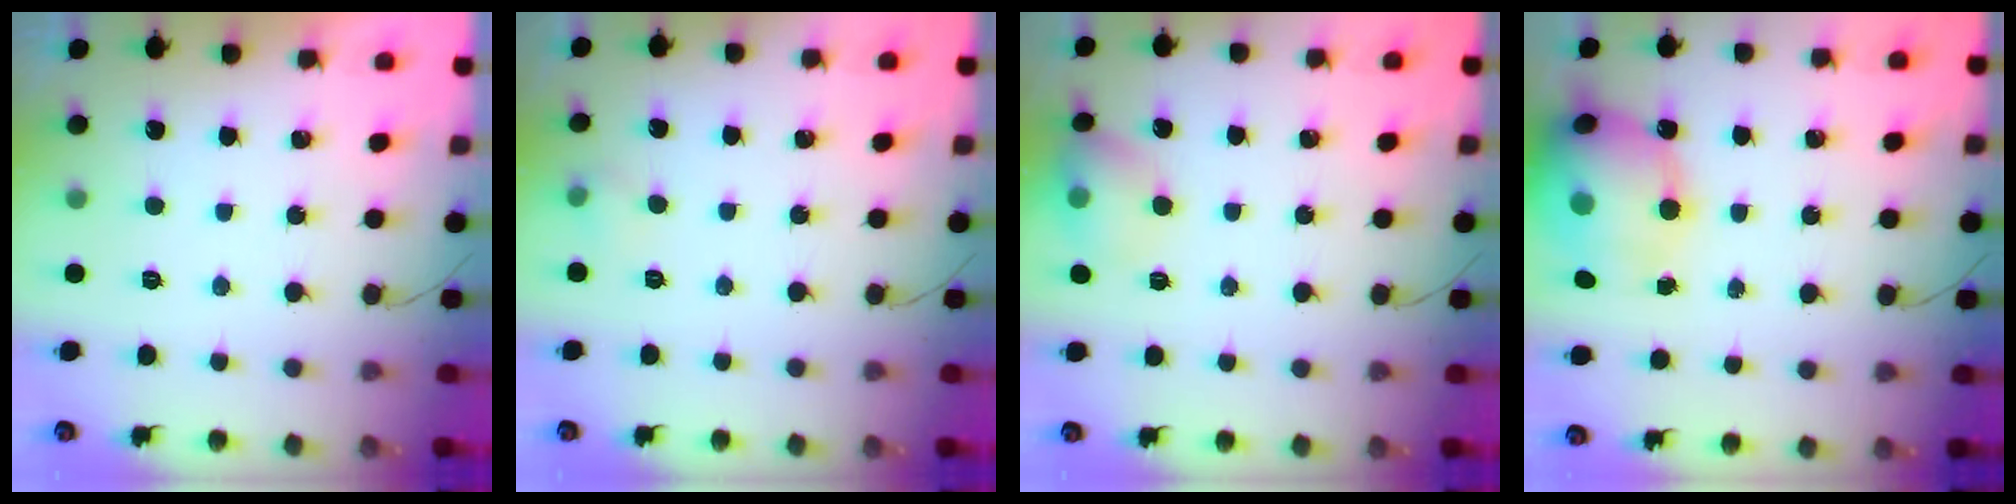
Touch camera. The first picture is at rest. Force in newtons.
{"total": 3.8, "press": 3.4, "slide": 1.6}
{"total": 9.1, "press": 9.0, "slide": 1.4}
{"total": 16.7, "press": 16.5, "slide": 2.8}